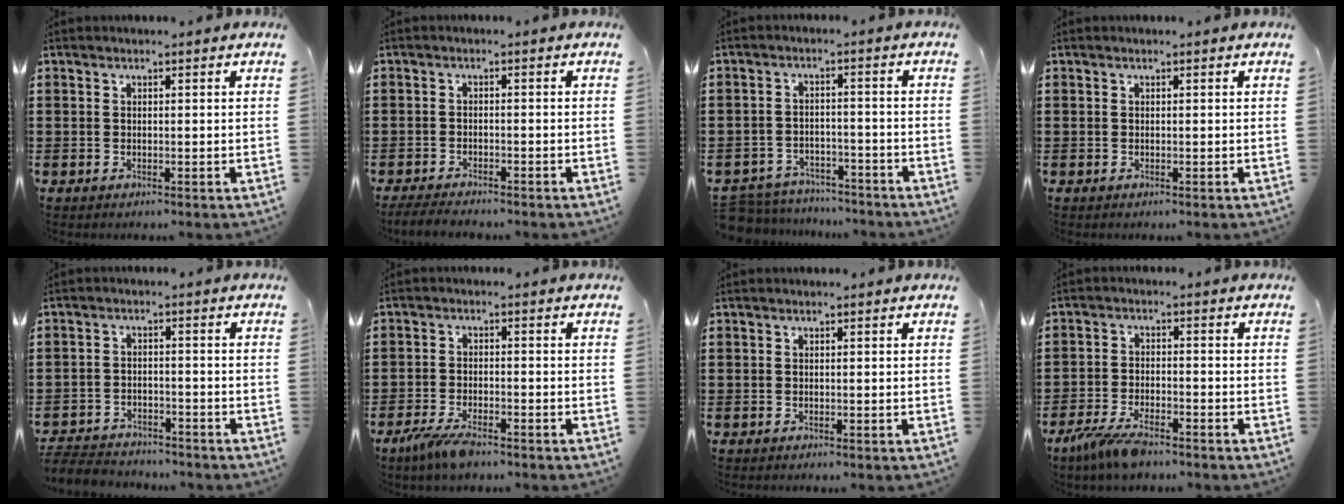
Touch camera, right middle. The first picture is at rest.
{"total": 2.4, "force": [-2.3, 0.2, 0.5], "torque": [-0.020, -0.003, -0.050]}
{"total": 4.7, "force": [-4.7, 0.8, 0.1], "torque": [-0.019, 0.003, -0.101]}
{"total": 0.0}
{"total": 3.7, "force": [-3.6, 0.7, 0.1], "torque": [-0.014, -0.003, -0.079]}
{"total": 4.2, "force": [-3.3, 0.8, 2.5], "torque": [-0.061, -0.008, -0.064]}
{"total": 0.0}
{"total": 5.4, "force": [-4.3, 1.2, 3.0], "torque": [-0.075, -0.008, -0.084]}